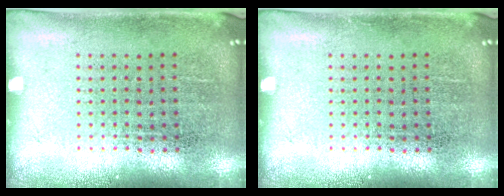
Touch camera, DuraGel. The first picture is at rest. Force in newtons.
{"total": 0.0}